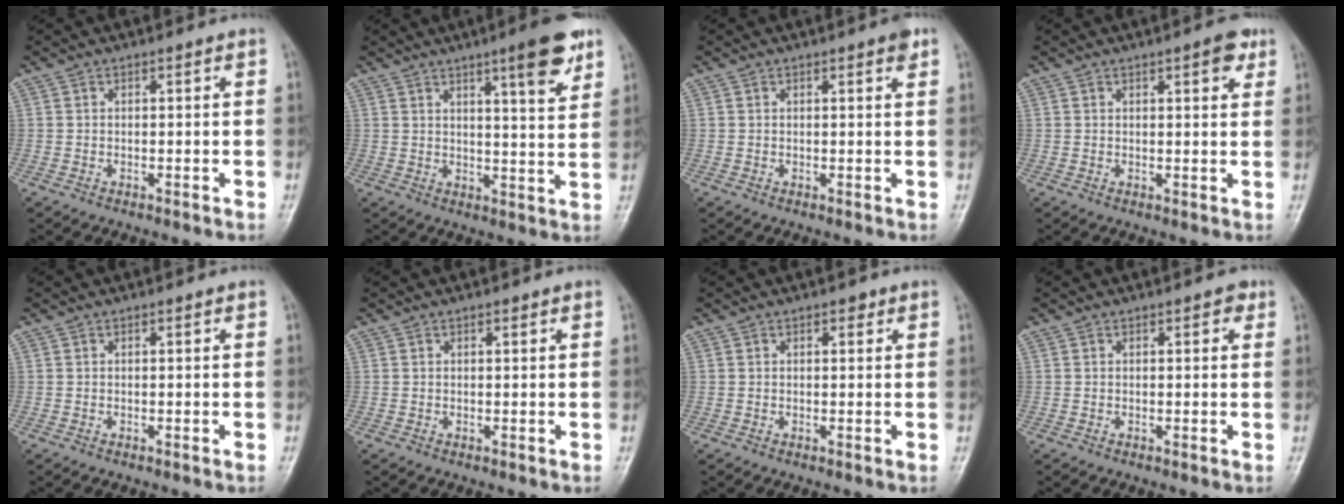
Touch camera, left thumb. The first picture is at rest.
{"total": 9.8, "force": [5.8, 1.6, 7.7], "torque": [-0.094, -0.032, 0.079]}
{"total": 1.7, "force": [1.1, 0.3, 1.3], "torque": [-0.018, -0.003, 0.012]}
{"total": 4.0, "force": [2.2, 1.3, 3.0], "torque": [-0.029, -0.008, 0.025]}
{"total": 0.0}
{"total": 0.7, "force": [0.5, 0.3, 0.5], "torque": [-0.007, -0.002, 0.007]}
{"total": 1.4, "force": [0.8, 0.7, 0.8], "torque": [-0.003, -0.001, 0.008]}
{"total": 1.8, "force": [0.9, 0.9, 1.3], "torque": [-0.006, 0.000, 0.008]}